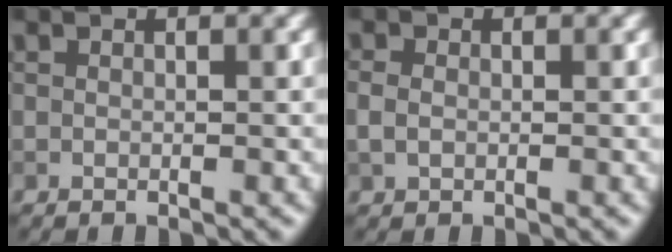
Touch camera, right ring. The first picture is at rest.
{"total": 1.3, "force": [-0.1, 1.1, 0.8], "torque": [-0.018, 0.000, -0.002]}